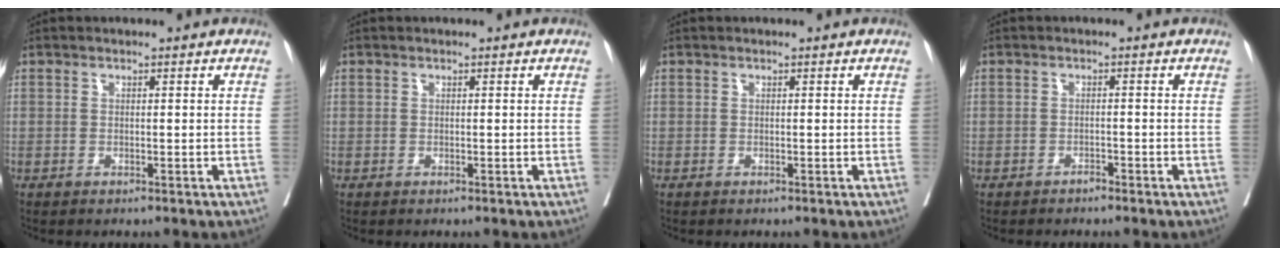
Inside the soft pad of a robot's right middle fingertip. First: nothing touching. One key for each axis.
{"total": 0.0}
{"total": 0.0}
{"total": 0.9, "fx": -0.9, "fy": 0.2, "fz": 0.3, "tx": -0.005, "ty": 0.001, "tz": -0.014}